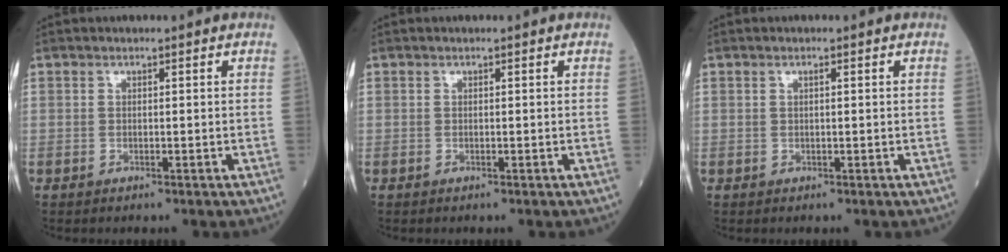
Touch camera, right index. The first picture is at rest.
{"total": 0.0}
{"total": 0.7, "force": [0.3, 0.1, 0.6], "torque": [-0.015, 0.000, 0.005]}